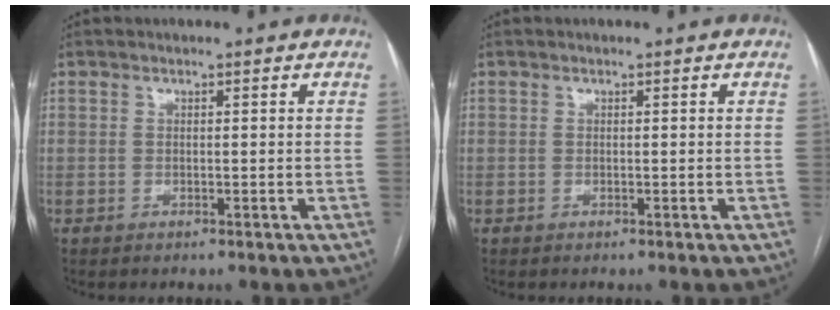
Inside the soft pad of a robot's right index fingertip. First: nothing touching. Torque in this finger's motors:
{"motor_torque": [-0.05, 0.05, 0.00, 0.00]}